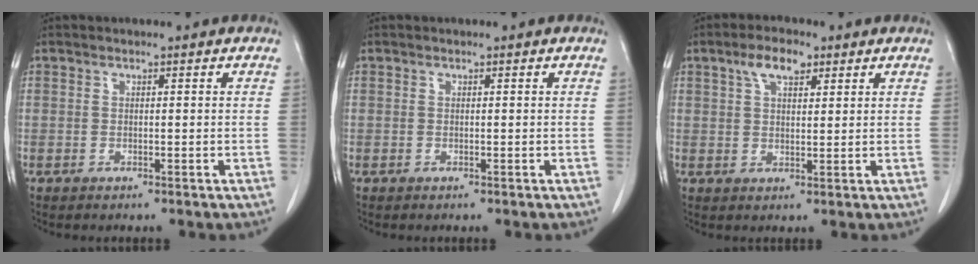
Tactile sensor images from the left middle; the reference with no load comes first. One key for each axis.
{"total": 0.0}
{"total": 5.0, "fx": 2.9, "fy": 2.1, "fz": 3.6, "tx": -0.072, "ty": 0.013, "tz": 0.053}